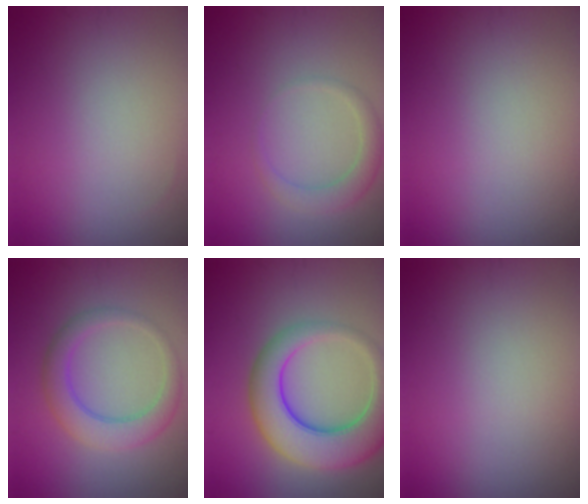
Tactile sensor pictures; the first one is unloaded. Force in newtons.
{"total": 2.1, "press": 2.1, "slide": 0.1}
{"total": 0.0}
{"total": 3.9, "press": 3.9, "slide": 0.2}
{"total": 8.1, "press": 8.1, "slide": 0.5}
{"total": 0.0}